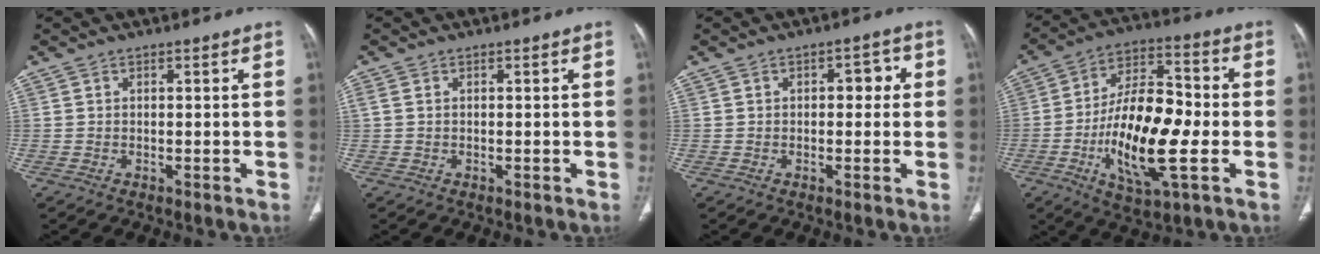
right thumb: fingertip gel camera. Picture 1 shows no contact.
{"total": 0.9, "force": [0.1, 0.6, 0.7], "torque": [-0.026, 0.006, 0.002]}
{"total": 3.6, "force": [0.3, 2.3, 2.8], "torque": [-0.013, 0.011, -0.003]}
{"total": 19.5, "force": [-4.0, 7.5, 17.6], "torque": [-0.306, 0.019, -0.071]}